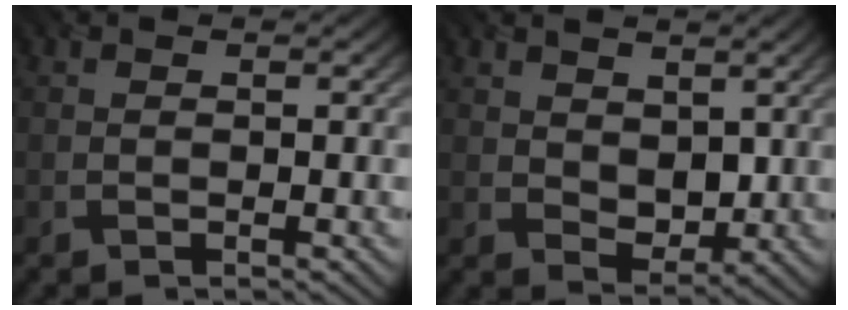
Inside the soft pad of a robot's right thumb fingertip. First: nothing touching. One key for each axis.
{"total": 4.1, "fx": 1.7, "fy": 2.7, "fz": 2.5, "tx": -0.057, "ty": -0.011, "tz": 0.032}